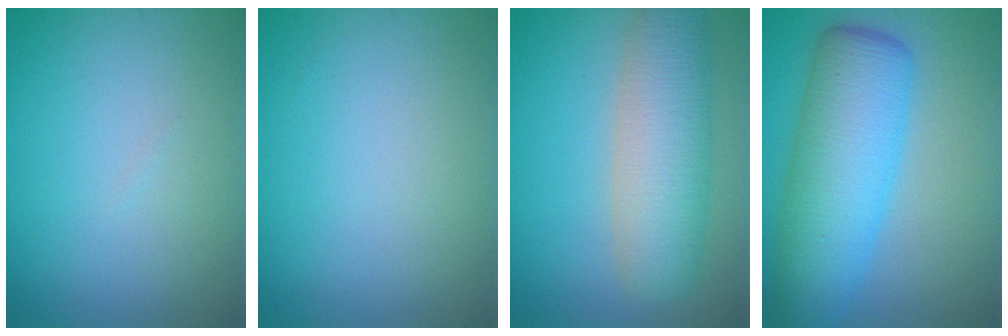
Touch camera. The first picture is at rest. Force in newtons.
{"total": 0.0}
{"total": 6.9, "press": 6.9, "slide": 0.2}
{"total": 6.7, "press": 6.7, "slide": 0.1}